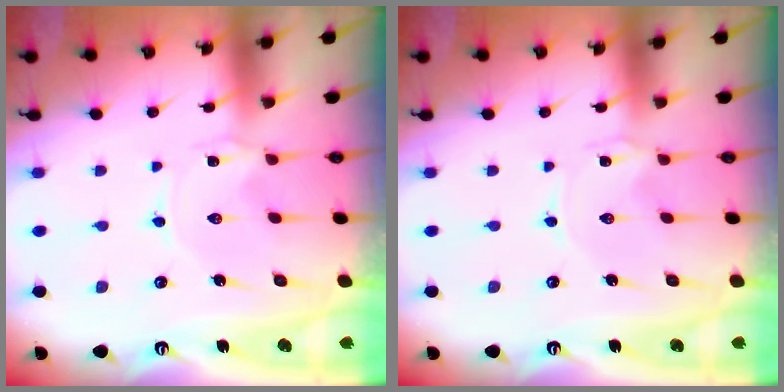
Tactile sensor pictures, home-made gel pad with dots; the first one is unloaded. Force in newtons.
{"total": 0.0}